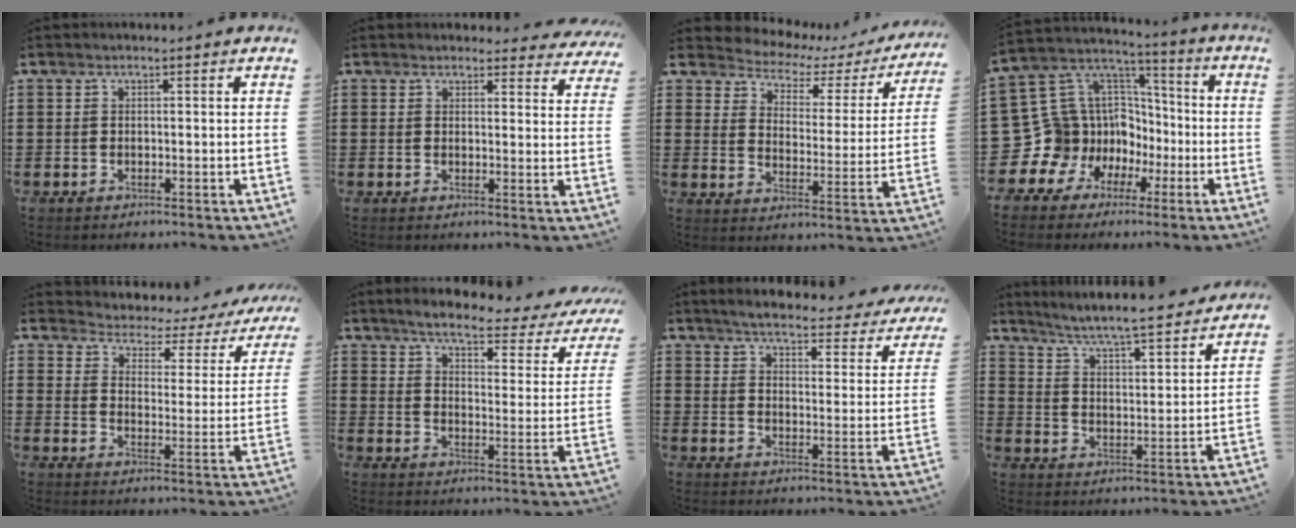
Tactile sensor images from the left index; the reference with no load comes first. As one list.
[{"total": 2.9, "force": [2.7, 0.6, 0.5], "torque": [-0.003, -0.014, 0.048]}, {"total": 3.4, "force": [2.9, 1.5, 0.8], "torque": [-0.040, -0.023, 0.040]}, {"total": 14.0, "force": [-4.8, 13.0, 2.2], "torque": [-0.116, -0.018, -0.046]}, {"total": 2.5, "force": [2.3, 0.8, 0.4], "torque": [-0.027, -0.026, 0.029]}, {"total": 4.8, "force": [3.9, 0.2, 2.8], "torque": [-0.075, -0.025, 0.058]}, {"total": 4.2, "force": [3.9, -0.1, 1.4], "torque": [-0.050, -0.033, 0.061]}, {"total": 5.2, "force": [4.9, -0.5, 1.7], "torque": [-0.056, -0.044, 0.074]}]